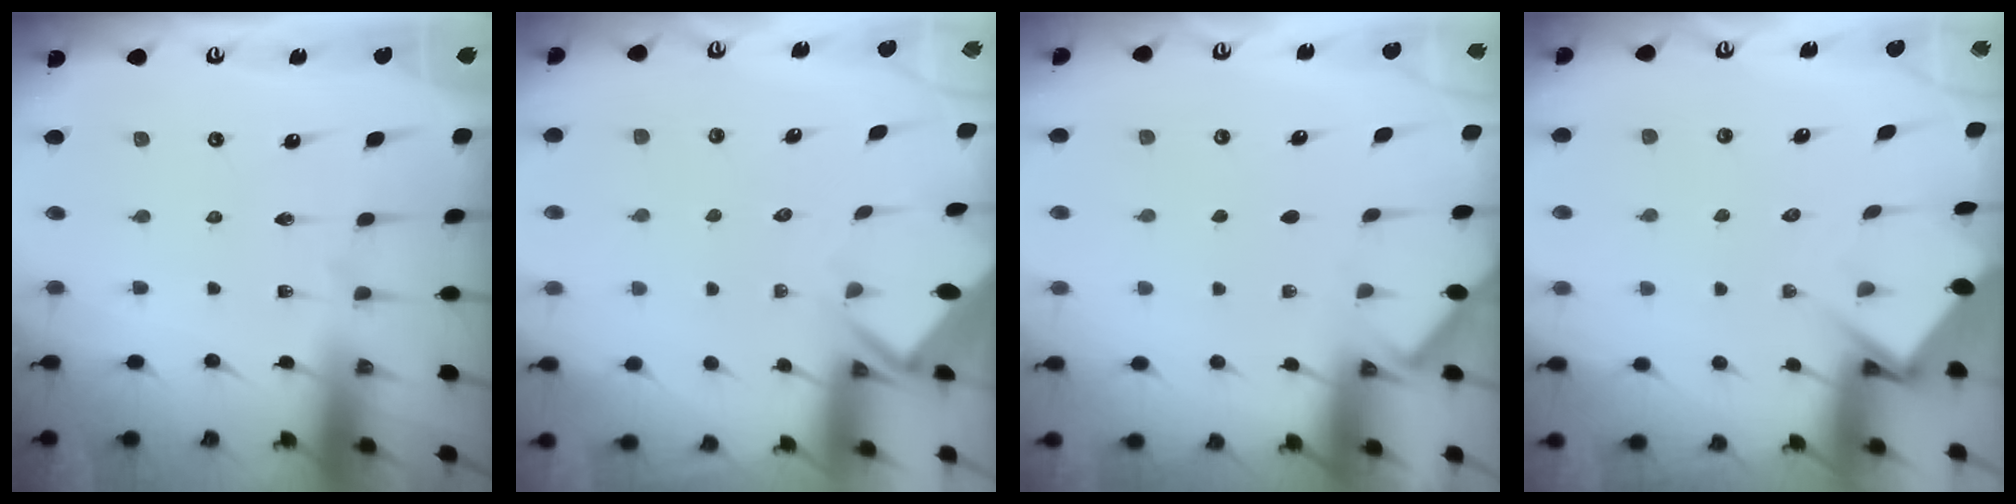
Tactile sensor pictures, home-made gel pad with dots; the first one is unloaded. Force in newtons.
{"total": 2.8, "press": 2.8, "slide": 0.1}
{"total": 2.8, "press": 2.7, "slide": 0.4}
{"total": 4.9, "press": 4.8, "slide": 0.6}